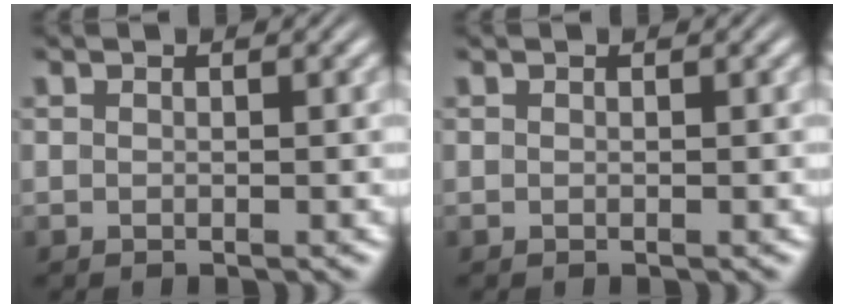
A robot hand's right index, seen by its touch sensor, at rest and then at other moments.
{"total": 0.0}